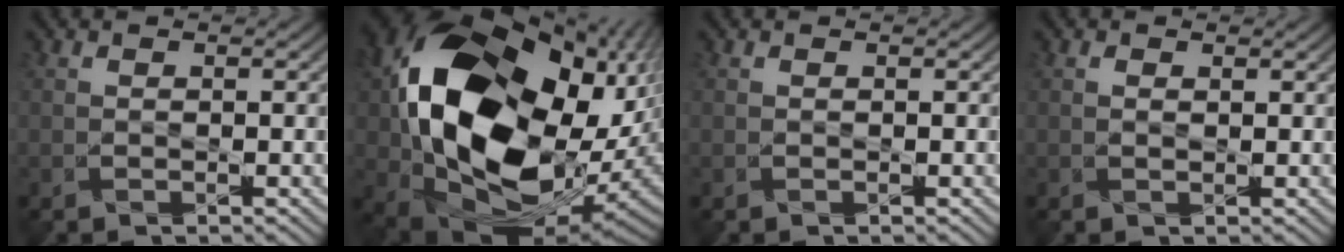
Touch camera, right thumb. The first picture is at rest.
{"total": 23.0, "force": [3.5, 16.1, 16.0], "torque": [-0.398, -0.035, 0.091]}
{"total": 0.0}
{"total": 0.5, "force": [0.4, 0.1, 0.4], "torque": [-0.010, -0.001, 0.009]}